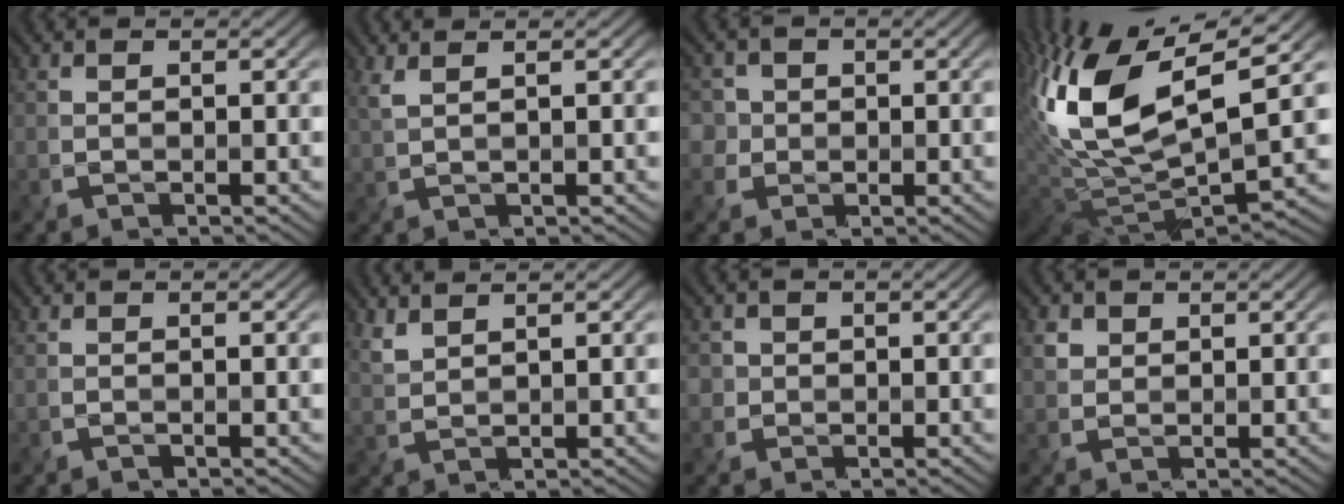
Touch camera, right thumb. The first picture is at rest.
{"total": 2.1, "force": [1.4, 0.6, 1.5], "torque": [-0.030, 0.005, 0.025]}
{"total": 3.5, "force": [0.7, 3.4, 0.5], "torque": [-0.030, -0.002, 0.011]}
{"total": 17.7, "force": [6.0, 7.7, 14.8], "torque": [-0.331, 0.016, 0.108]}
{"total": 0.0}
{"total": 2.3, "force": [2.0, 0.6, 1.0], "torque": [-0.025, 0.002, 0.047]}
{"total": 1.8, "force": [0.3, 1.8, -0.1], "torque": [-0.006, -0.004, 0.007]}
{"total": 1.7, "force": [1.1, 1.4, 0.2], "torque": [-0.013, -0.001, 0.026]}